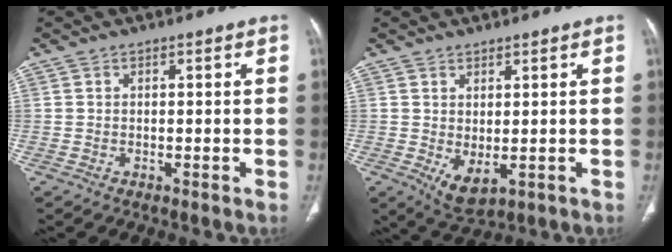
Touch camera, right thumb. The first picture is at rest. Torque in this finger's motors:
{"motor_torque": [-0.27, 0.41, 0.15, -0.13, 0.19]}